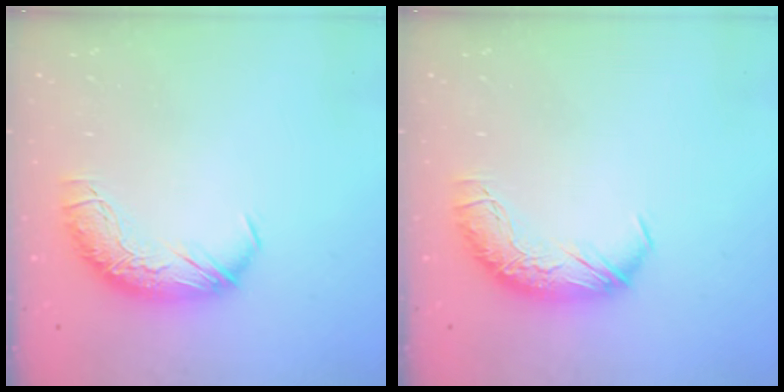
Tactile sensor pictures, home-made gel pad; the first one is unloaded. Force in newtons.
{"total": 0.0}